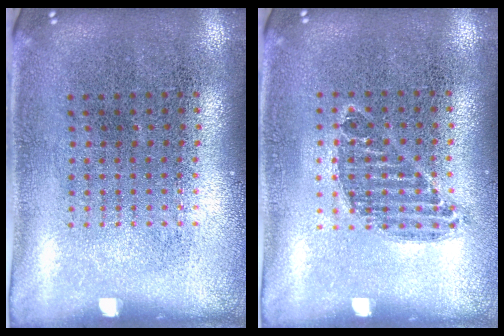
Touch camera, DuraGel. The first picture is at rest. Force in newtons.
{"total": 0.7, "press": 0.7, "slide": 0.2}